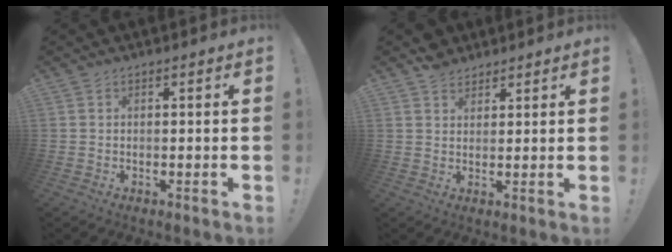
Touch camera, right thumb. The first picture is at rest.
{"total": 4.6, "force": [3.6, 2.8, 0.7], "torque": [-0.001, -0.016, 0.066]}